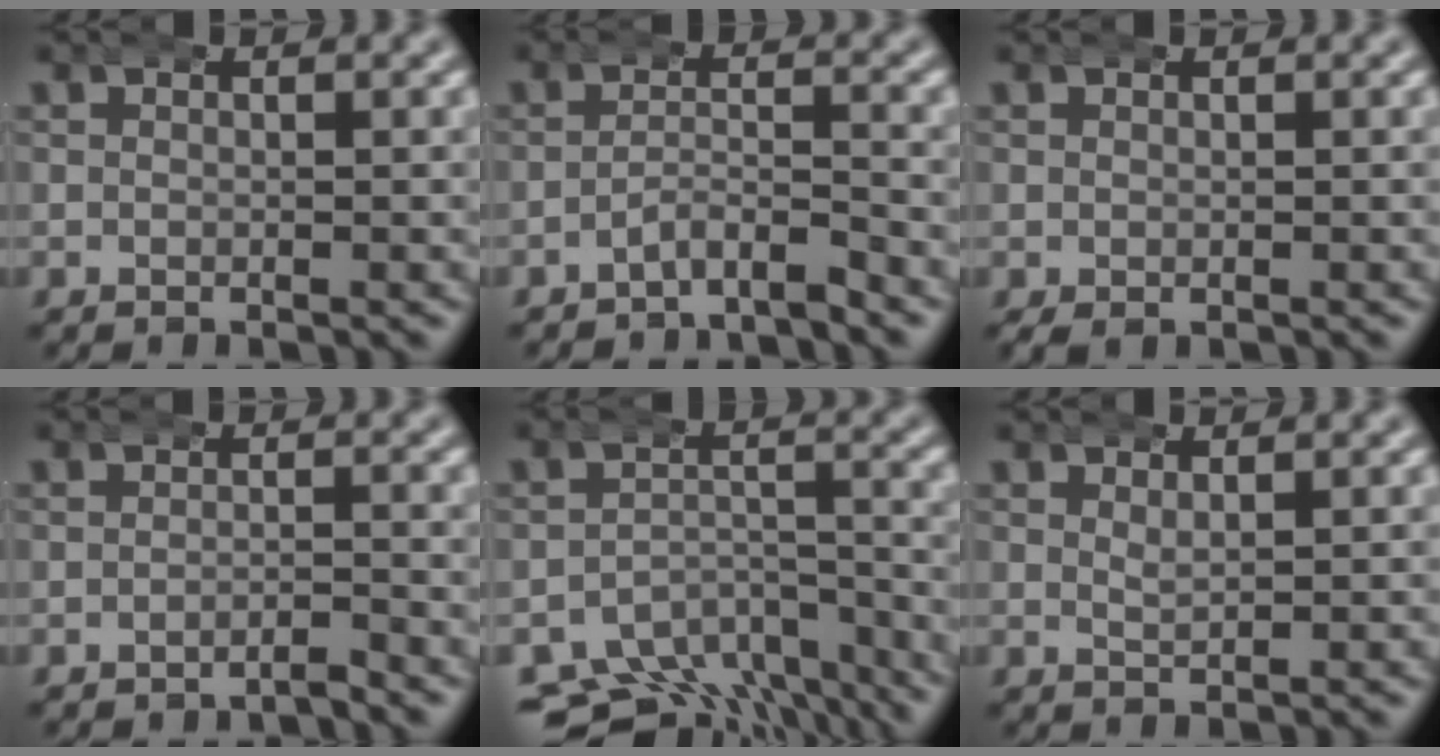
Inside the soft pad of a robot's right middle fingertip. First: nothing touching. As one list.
[{"total": 2.9, "force": [-2.7, 0.6, 0.9], "torque": [-0.008, 0.000, -0.053]}, {"total": 1.3, "force": [-0.7, 0.8, 0.7], "torque": [-0.018, -0.008, -0.005]}, {"total": 1.1, "force": [-1.0, 0.1, 0.3], "torque": [0.005, 0.005, -0.025]}, {"total": 10.3, "force": [-7.6, 5.5, 4.3], "torque": [-0.061, -0.028, -0.121]}, {"total": 1.2, "force": [0.8, 0.4, 0.8], "torque": [-0.015, -0.002, 0.016]}]